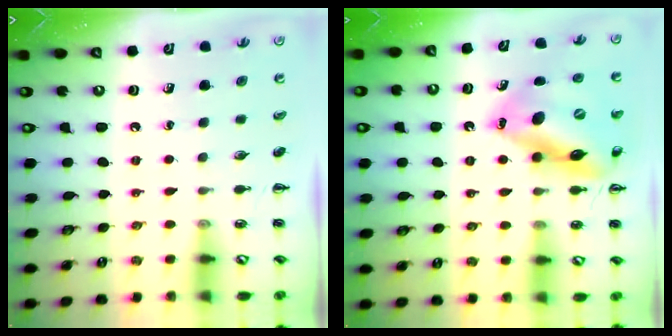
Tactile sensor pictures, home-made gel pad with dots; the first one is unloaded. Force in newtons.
{"total": 16.3, "press": 15.7, "slide": 4.3}